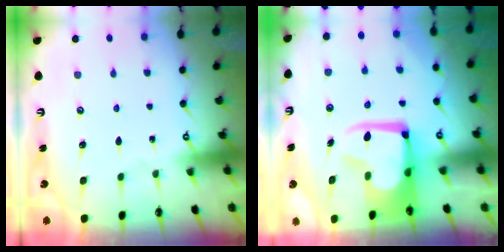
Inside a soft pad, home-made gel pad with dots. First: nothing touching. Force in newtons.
{"total": 7.1, "press": 7.0, "slide": 1.2}